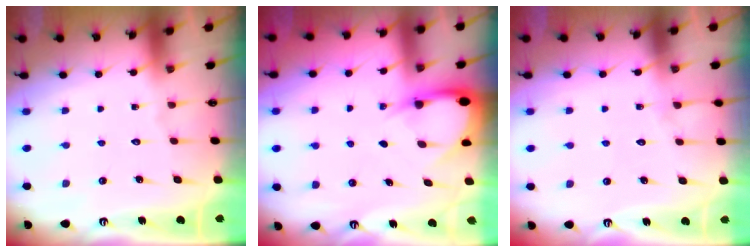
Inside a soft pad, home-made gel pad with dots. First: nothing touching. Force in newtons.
{"total": 4.2, "press": 4.1, "slide": 0.4}
{"total": 5.3, "press": 5.2, "slide": 0.8}